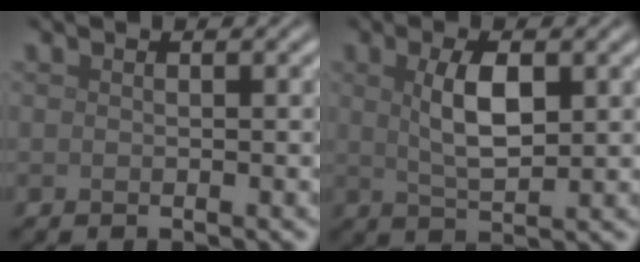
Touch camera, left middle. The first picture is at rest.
{"total": 4.0, "force": [1.0, 1.5, 3.5], "torque": [-0.075, 0.001, 0.020]}